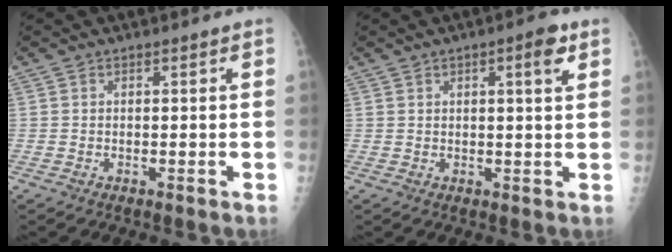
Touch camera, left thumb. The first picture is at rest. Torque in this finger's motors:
{"motor_torque": [-0.15, 0.16, -0.30, -0.30, 0.07]}